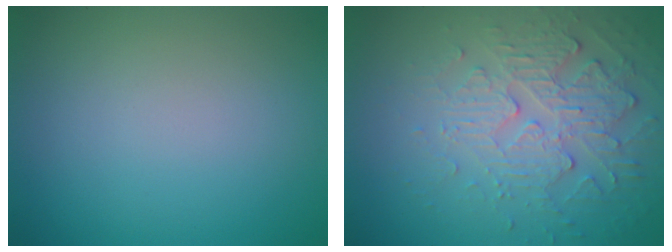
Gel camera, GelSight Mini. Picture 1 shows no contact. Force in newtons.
{"total": 4.2, "press": 3.5, "slide": 2.3}